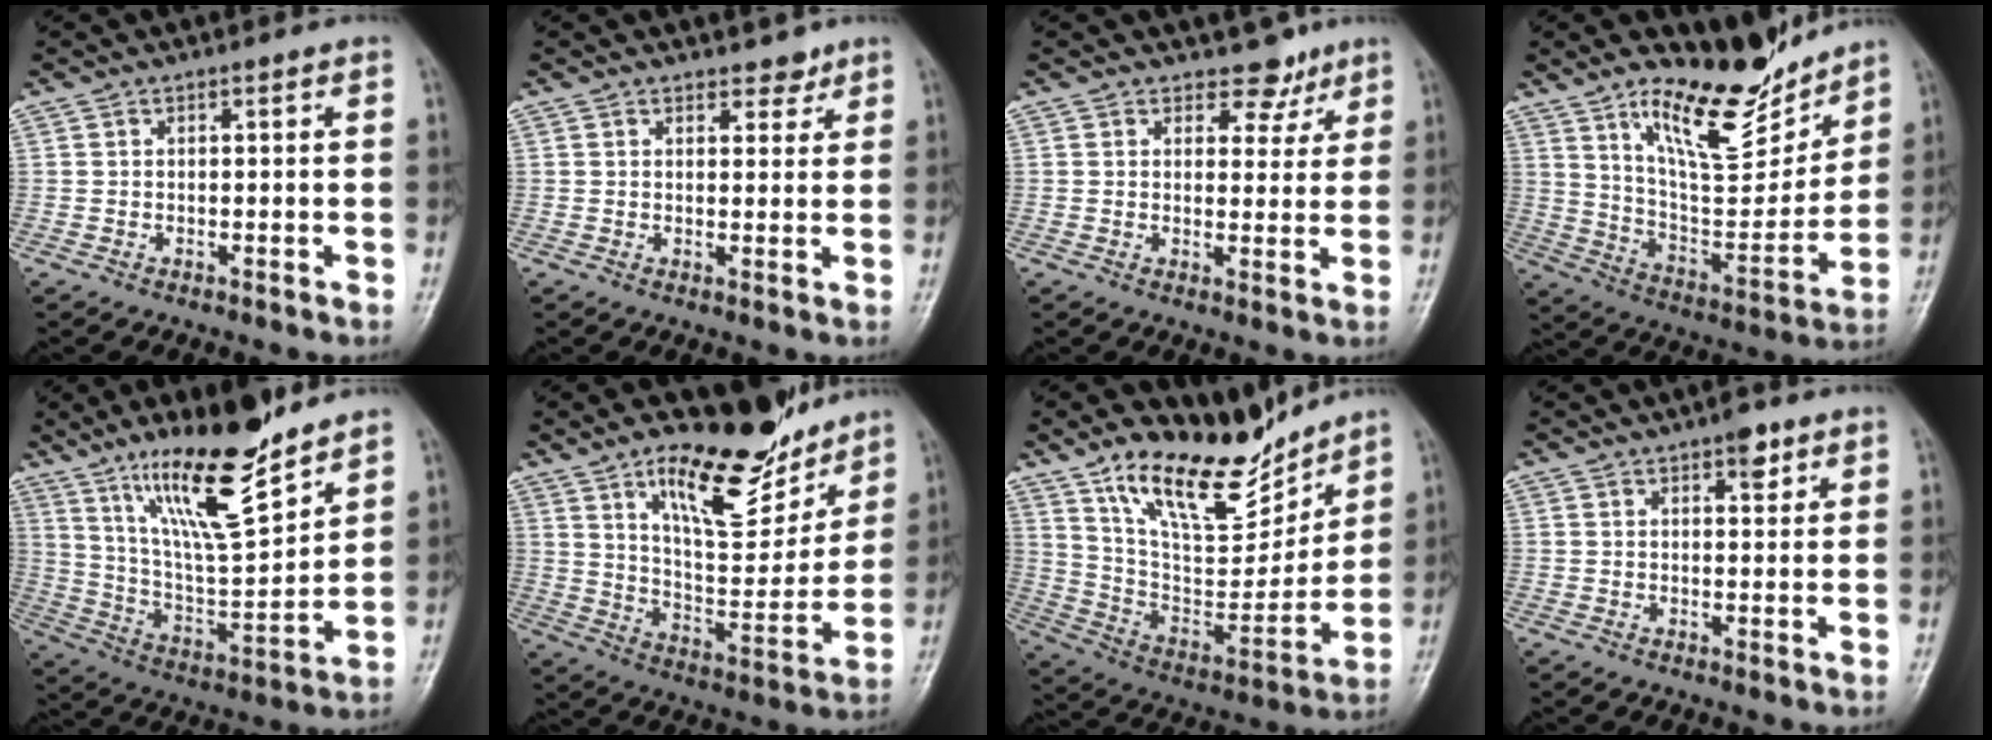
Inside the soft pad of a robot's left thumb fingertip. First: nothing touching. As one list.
[{"total": 2.5, "force": [2.0, 1.3, 0.8], "torque": [0.007, -0.012, 0.025]}, {"total": 4.6, "force": [3.5, 2.8, 0.7], "torque": [0.021, -0.023, 0.048]}, {"total": 16.9, "force": [13.1, 5.4, 9.3], "torque": [-0.103, -0.095, 0.232]}, {"total": 18.9, "force": [13.0, 4.2, 13.0], "torque": [-0.199, -0.076, 0.240]}, {"total": 19.7, "force": [13.3, 7.5, 12.5], "torque": [-0.142, -0.085, 0.223]}, {"total": 19.1, "force": [14.7, 7.2, 9.9], "torque": [-0.112, -0.090, 0.266]}, {"total": 3.6, "force": [2.1, 1.5, 2.4], "torque": [-0.022, -0.008, 0.027]}]